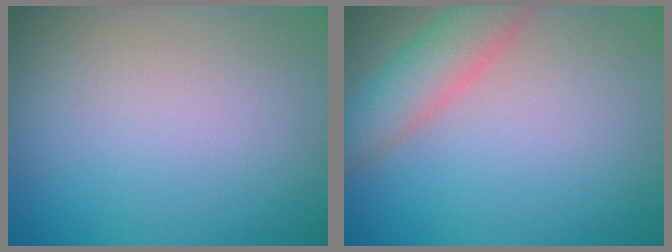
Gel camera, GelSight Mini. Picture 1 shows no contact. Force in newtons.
{"total": 4.2, "press": 4.2, "slide": 0.3}